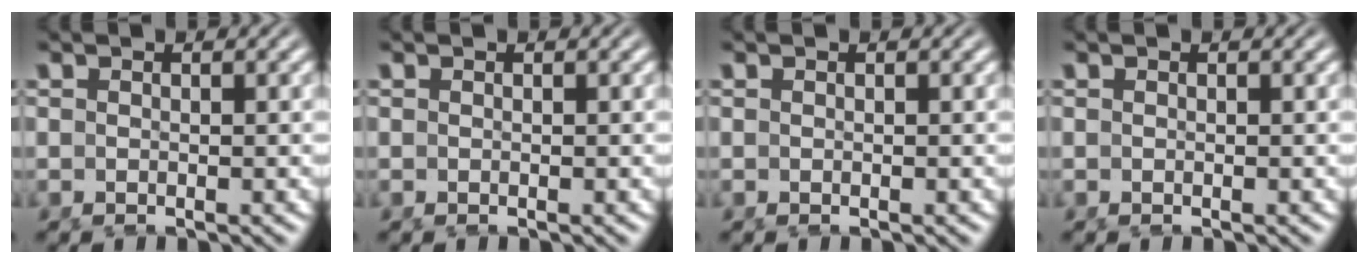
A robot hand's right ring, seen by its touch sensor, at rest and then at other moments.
{"total": 0.0}
{"total": 0.0}
{"total": 0.0}